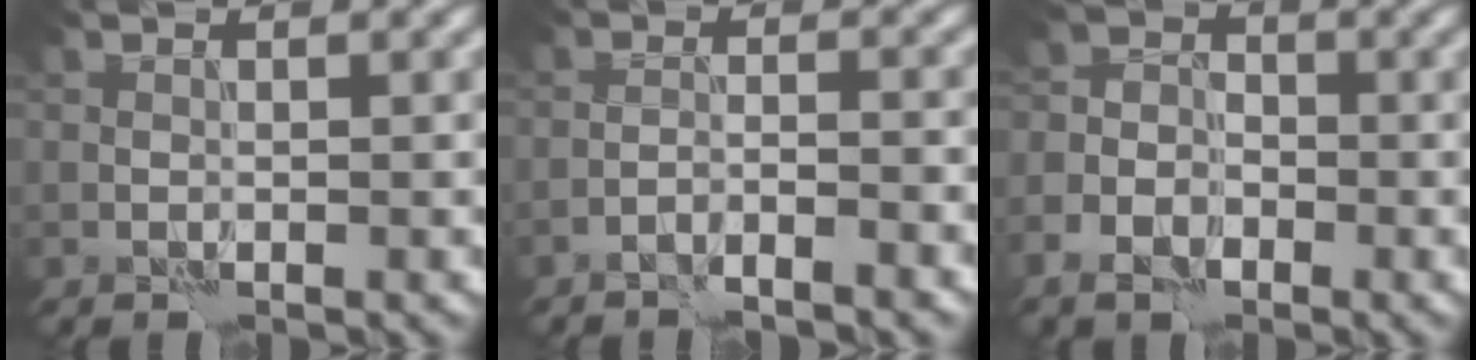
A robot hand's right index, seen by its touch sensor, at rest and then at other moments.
{"total": 2.0, "force": [-1.7, -0.2, 0.9], "torque": [-0.013, 0.005, -0.034]}
{"total": 4.9, "force": [-2.9, 3.4, 2.1], "torque": [-0.012, -0.009, -0.054]}